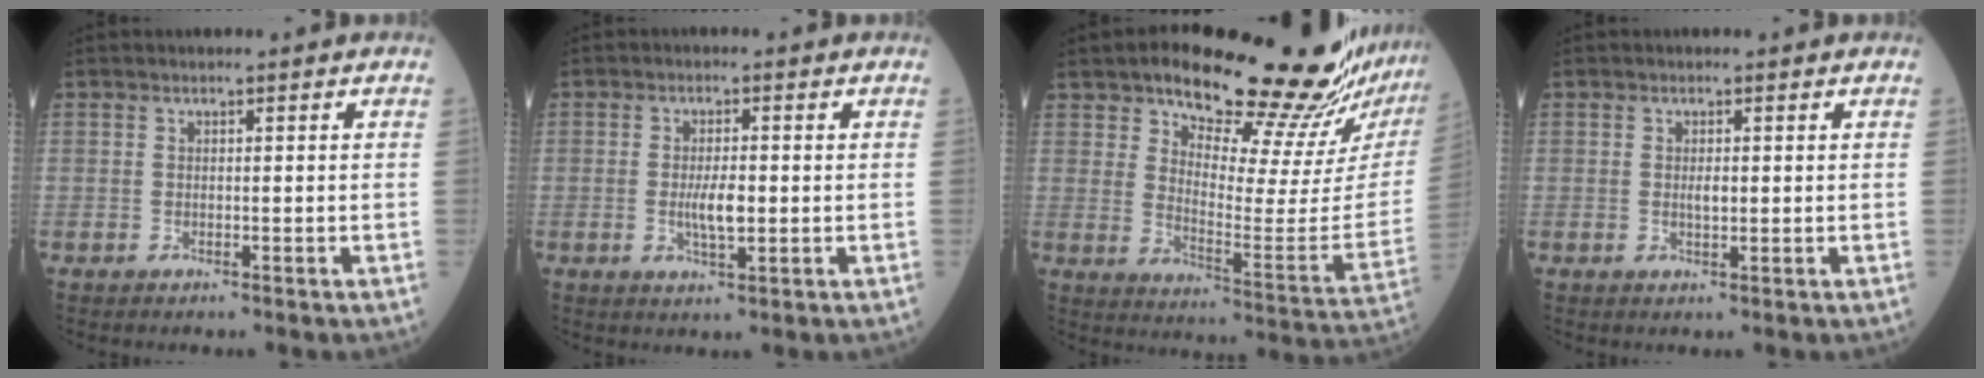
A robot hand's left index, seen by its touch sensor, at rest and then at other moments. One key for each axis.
{"total": 3.7, "fx": -0.4, "fy": 1.0, "fz": 3.5, "tx": -0.063, "ty": -0.003, "tz": -0.007}
{"total": 21.2, "fx": 17.8, "fy": 2.5, "fz": 11.2, "tx": -0.153, "ty": -0.071, "tz": 0.237}
{"total": 1.2, "fx": 0.1, "fy": 0.5, "fz": 1.1, "tx": -0.013, "ty": -0.001, "tz": 0.003}